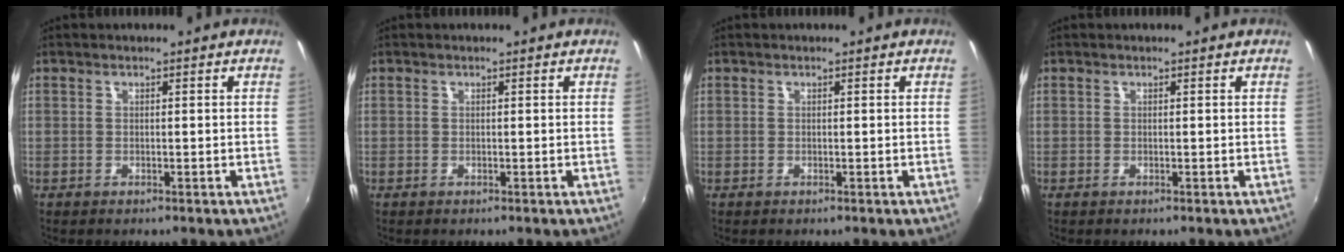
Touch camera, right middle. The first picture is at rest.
{"total": 0.0}
{"total": 0.0}
{"total": 0.0}